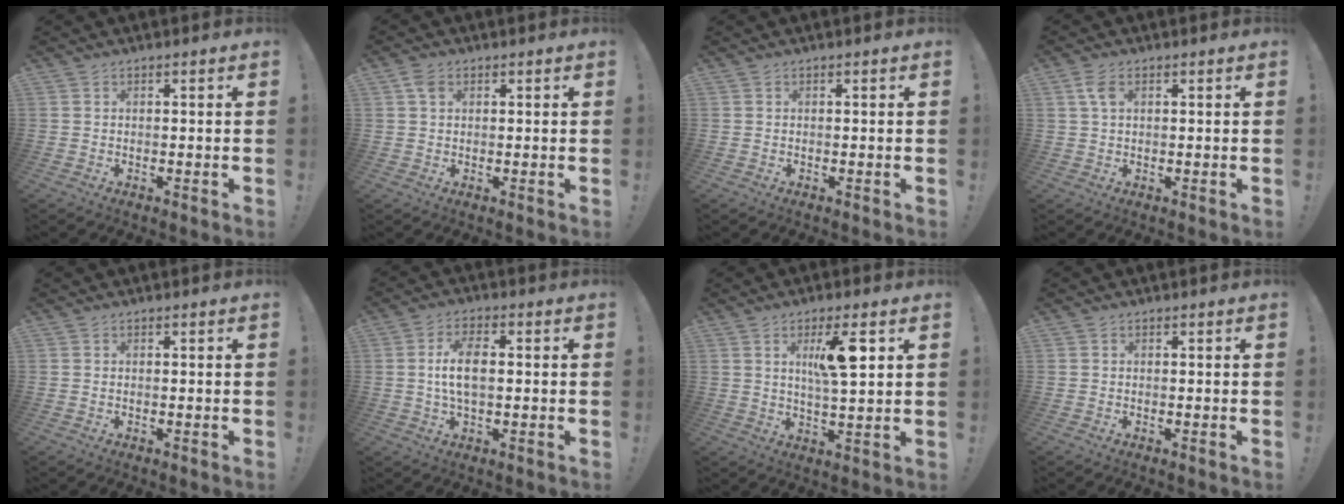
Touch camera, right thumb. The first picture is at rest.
{"total": 3.2, "force": [1.3, 2.0, 2.0], "torque": [-0.036, 0.002, 0.025]}
{"total": 0.0}
{"total": 3.8, "force": [1.3, 1.9, 3.0], "torque": [-0.064, 0.006, 0.025]}
{"total": 0.0}
{"total": 8.6, "force": [0.4, 4.2, 7.5], "torque": [-0.127, 0.000, 0.005]}
{"total": 9.0, "force": [3.4, 1.5, 8.2], "torque": [-0.128, -0.010, 0.045]}
{"total": 0.0}